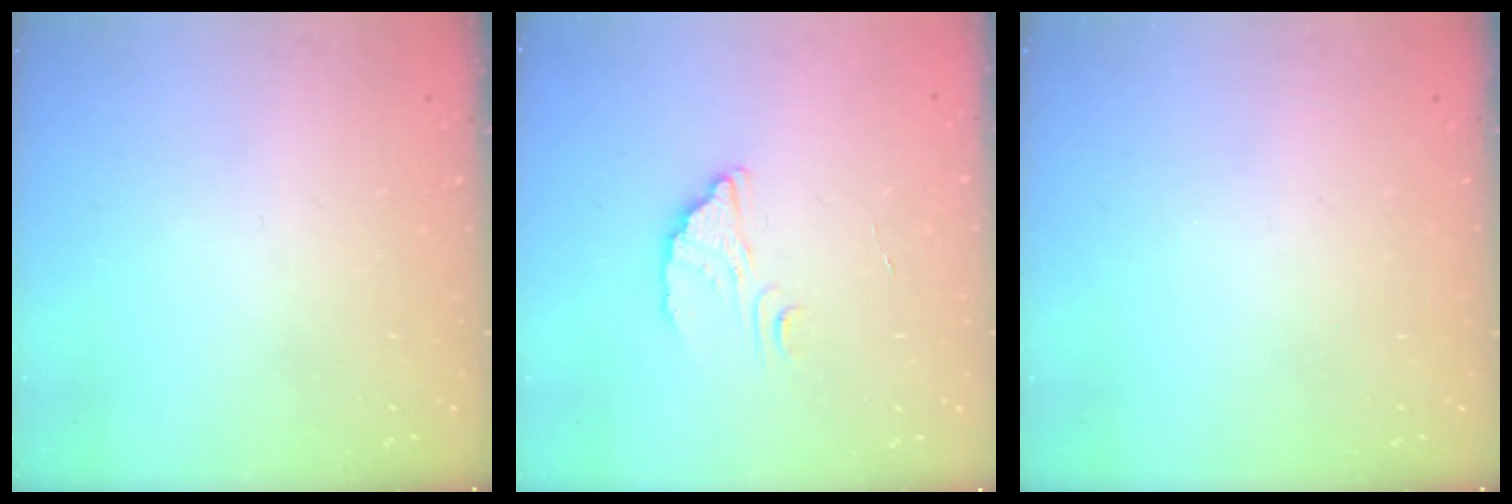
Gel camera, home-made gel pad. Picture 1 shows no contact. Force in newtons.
{"total": 2.3, "press": 2.3, "slide": 0.0}
{"total": 0.0}